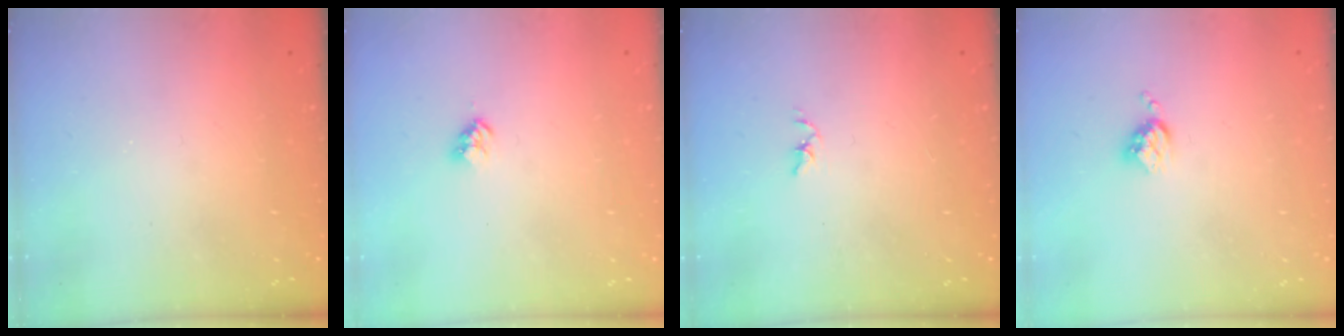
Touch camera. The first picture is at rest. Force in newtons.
{"total": 2.8, "press": 2.8, "slide": 0.4}
{"total": 1.8, "press": 1.7, "slide": 0.3}
{"total": 3.6, "press": 3.6, "slide": 0.4}